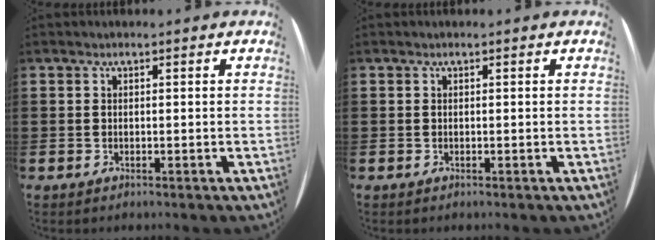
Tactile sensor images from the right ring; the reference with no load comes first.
{"total": 0.0}